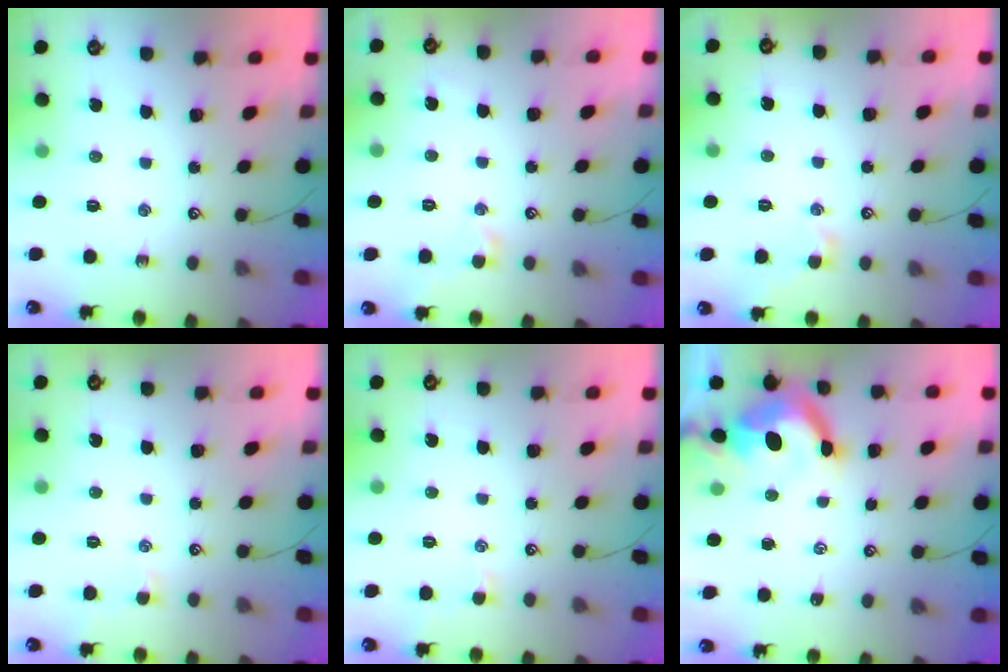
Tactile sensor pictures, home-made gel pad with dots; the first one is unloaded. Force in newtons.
{"total": 0.6, "press": 0.5, "slide": 0.3}
{"total": 2.7, "press": 2.6, "slide": 0.7}
{"total": 1.2, "press": 1.2, "slide": 0.4}
{"total": 1.2, "press": 1.2, "slide": 0.4}
{"total": 10.4, "press": 10.3, "slide": 1.6}